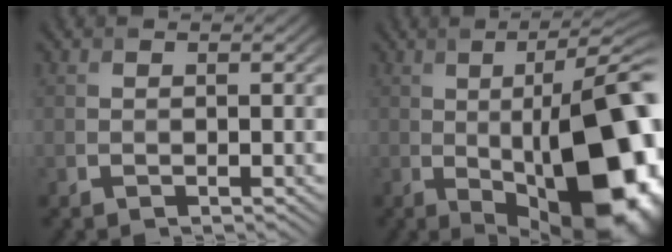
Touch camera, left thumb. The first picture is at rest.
{"total": 19.2, "force": [-2.3, 7.4, 17.6], "torque": [-0.210, 0.002, -0.035]}